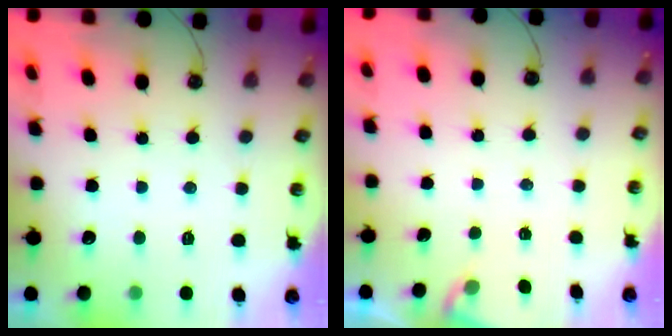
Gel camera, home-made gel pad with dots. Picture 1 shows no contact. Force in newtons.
{"total": 3.0, "press": 2.9, "slide": 0.4}